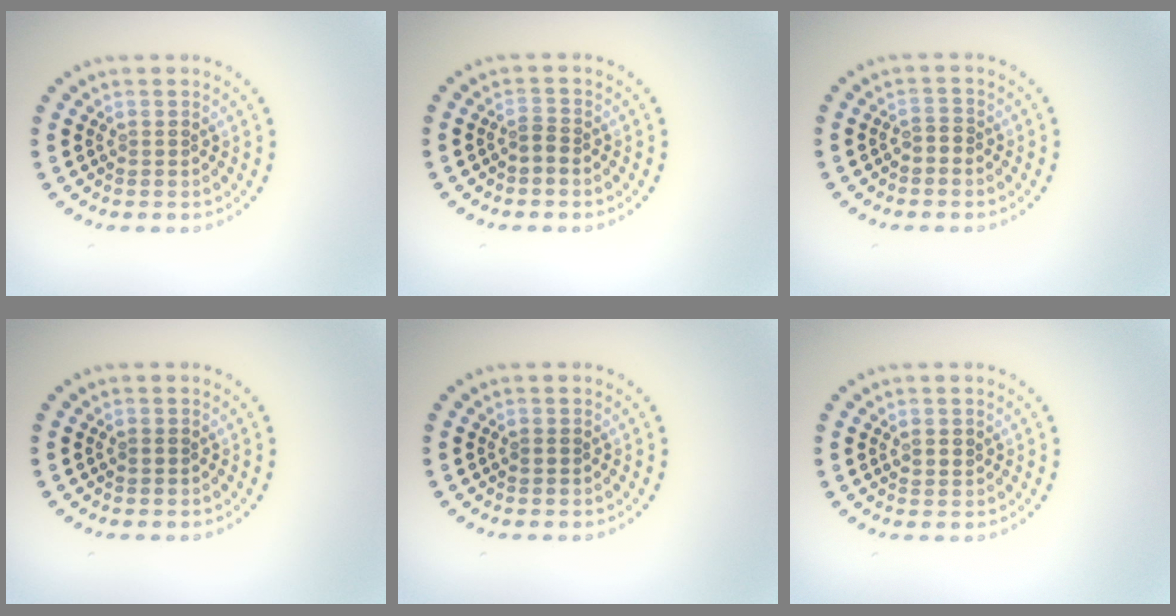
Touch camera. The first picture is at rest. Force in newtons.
{"total": 1.2, "press": 0.8, "slide": 0.9}
{"total": 0.9, "press": 0.8, "slide": 0.5}
{"total": 0.7, "press": 0.7, "slide": 0.1}
{"total": 0.7, "press": 0.7, "slide": 0.1}
{"total": 1.1, "press": 1.0, "slide": 0.5}